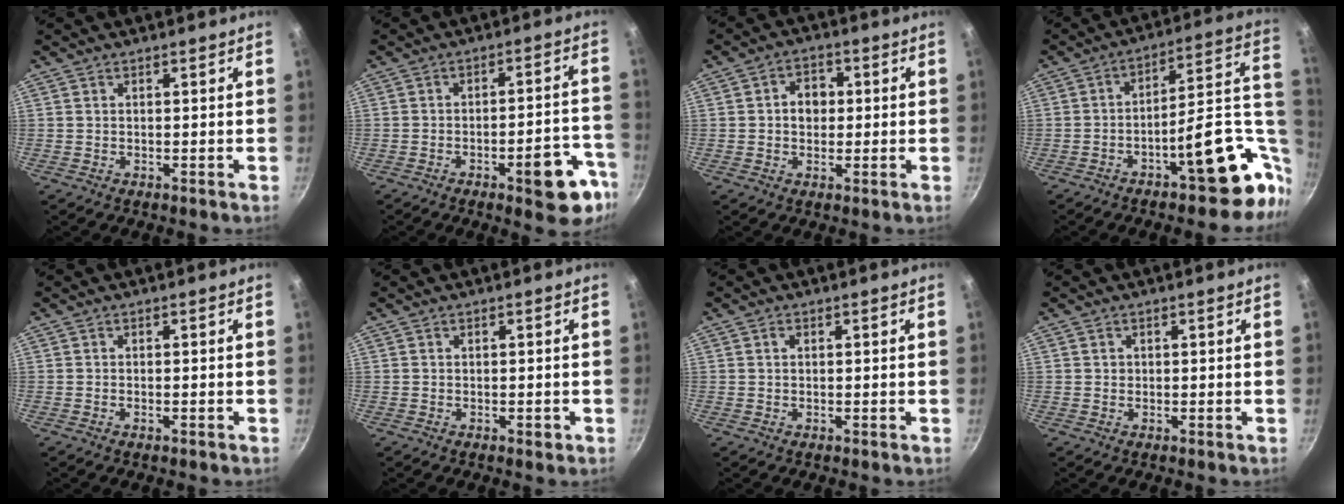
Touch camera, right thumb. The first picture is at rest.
{"total": 12.5, "force": [-6.3, 4.4, 9.8], "torque": [-0.077, 0.041, -0.077]}
{"total": 5.4, "force": [0.4, 4.4, 3.1], "torque": [-0.018, 0.009, 0.000]}
{"total": 21.0, "force": [-4.4, 8.6, 18.6], "torque": [-0.199, 0.025, -0.055]}
{"total": 0.6, "force": [-0.4, 0.2, 0.5], "torque": [-0.011, 0.003, -0.008]}
{"total": 0.9, "force": [-0.4, 0.5, 0.6], "torque": [-0.006, 0.002, -0.005]}
{"total": 0.8, "force": [0.3, 0.6, 0.5], "torque": [-0.009, 0.004, 0.004]}
{"total": 0.8, "force": [0.2, 0.7, 0.2], "torque": [0.000, 0.004, 0.004]}